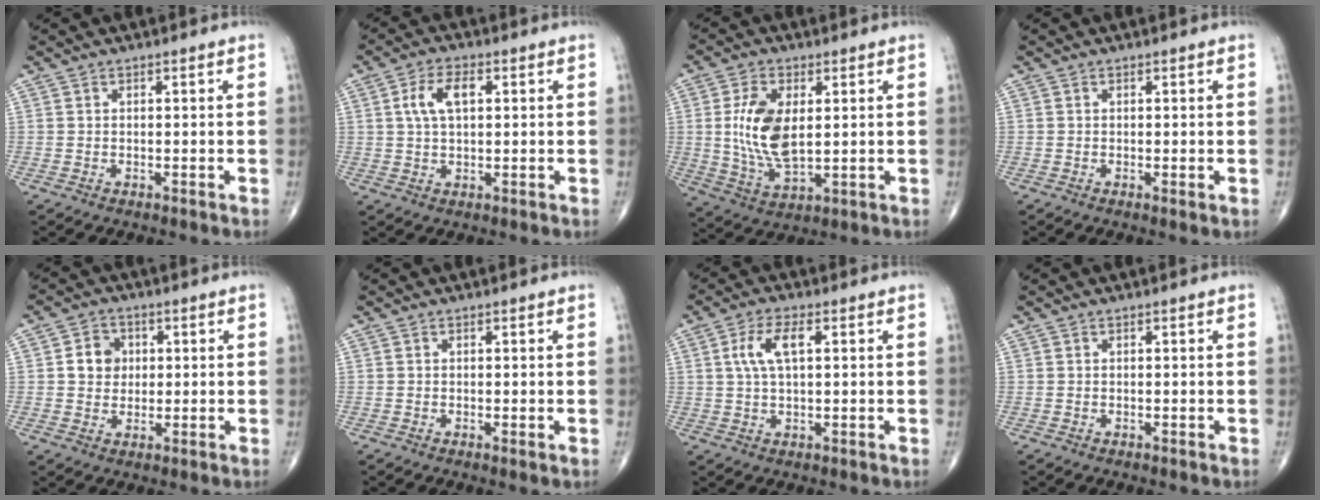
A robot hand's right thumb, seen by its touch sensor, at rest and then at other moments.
{"total": 6.4, "force": [1.6, 3.3, 5.2], "torque": [-0.105, 0.010, 0.028]}
{"total": 11.7, "force": [1.6, 6.0, 9.9], "torque": [-0.193, -0.013, 0.038]}
{"total": 0.7, "force": [-0.1, 0.1, 0.7], "torque": [-0.013, -0.004, -0.004]}
{"total": 7.6, "force": [0.9, 6.7, 3.4], "torque": [-0.021, 0.004, 0.009]}
{"total": 0.5, "force": [0.0, 0.1, 0.5], "torque": [-0.011, -0.003, -0.003]}
{"total": 6.3, "force": [1.6, 2.6, 5.5], "torque": [-0.119, 0.008, 0.031]}
{"total": 0.0}